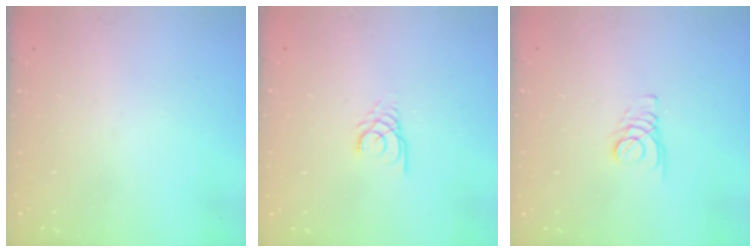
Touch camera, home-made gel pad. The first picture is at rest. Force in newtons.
{"total": 3.0, "press": 3.0, "slide": 0.3}
{"total": 1.8, "press": 1.7, "slide": 0.1}